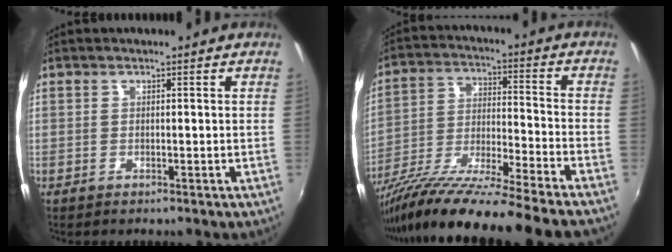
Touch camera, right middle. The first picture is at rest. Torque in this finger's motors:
{"motor_torque": [1.09, -1.05, 0.37, 0.21]}